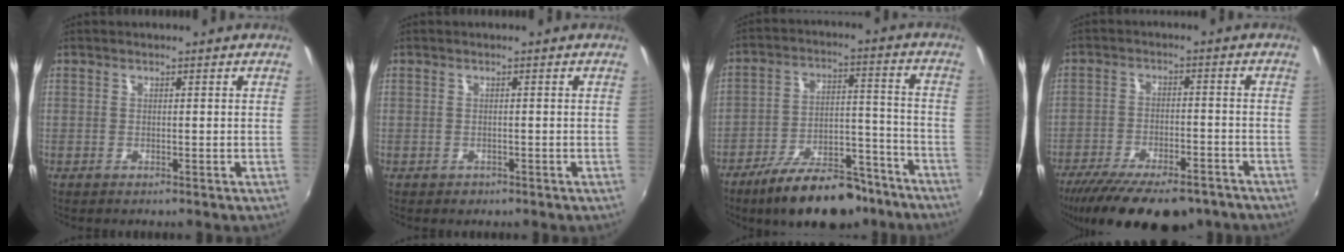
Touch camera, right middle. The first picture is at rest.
{"total": 1.0, "force": [-0.6, 0.8, 0.2], "torque": [-0.006, -0.004, -0.006]}
{"total": 18.1, "force": [-13.9, 7.1, 9.2], "torque": [-0.159, 0.009, -0.199]}
{"total": 19.6, "force": [-15.1, 6.7, 10.5], "torque": [-0.209, -0.041, -0.222]}